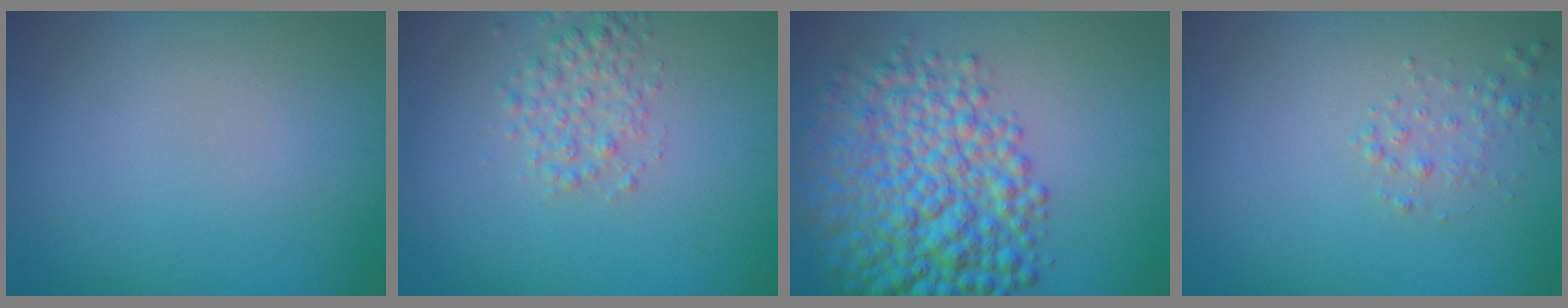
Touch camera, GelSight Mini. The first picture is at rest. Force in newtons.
{"total": 2.4, "press": 2.4, "slide": 0.1}
{"total": 9.4, "press": 9.4, "slide": 0.2}
{"total": 1.2, "press": 1.2, "slide": 0.1}